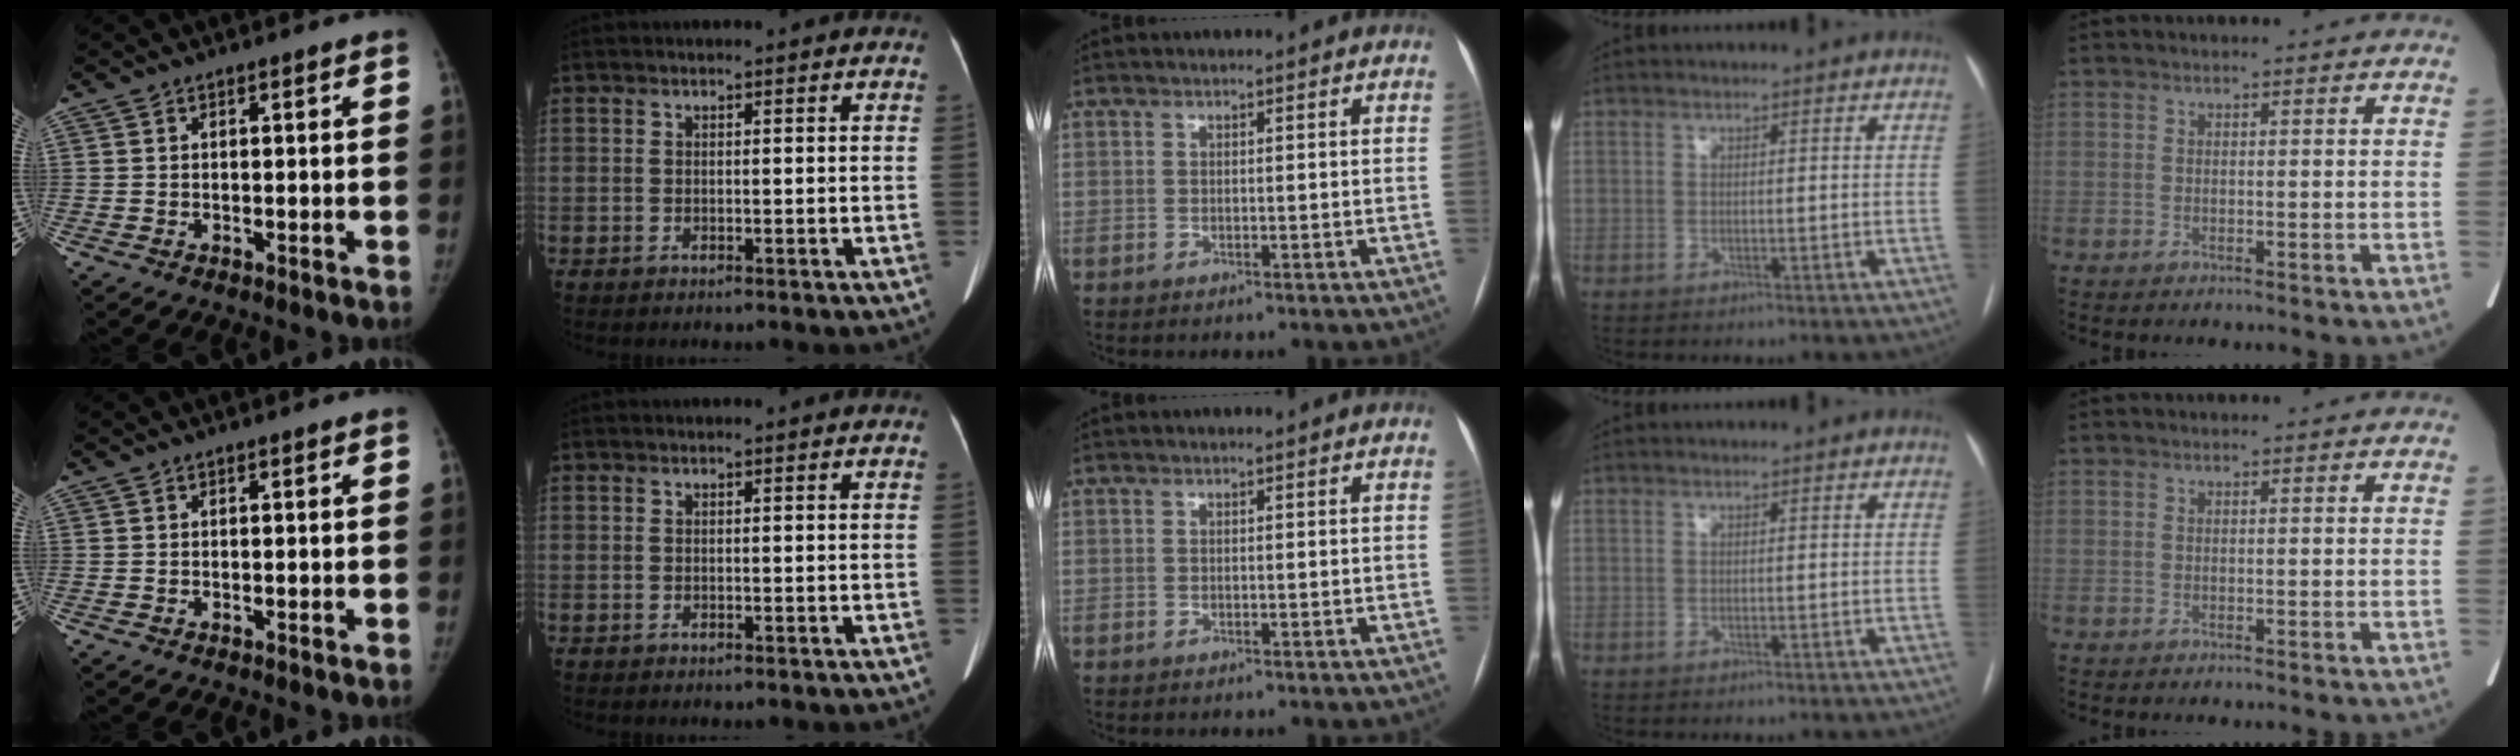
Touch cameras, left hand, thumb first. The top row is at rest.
{}